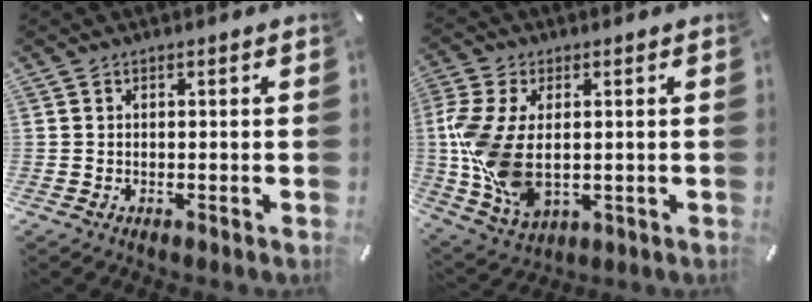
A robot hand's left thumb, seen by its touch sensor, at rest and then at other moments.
{"total": 12.9, "force": [0.2, 8.1, 10.0], "torque": [-0.242, -0.010, 0.007]}